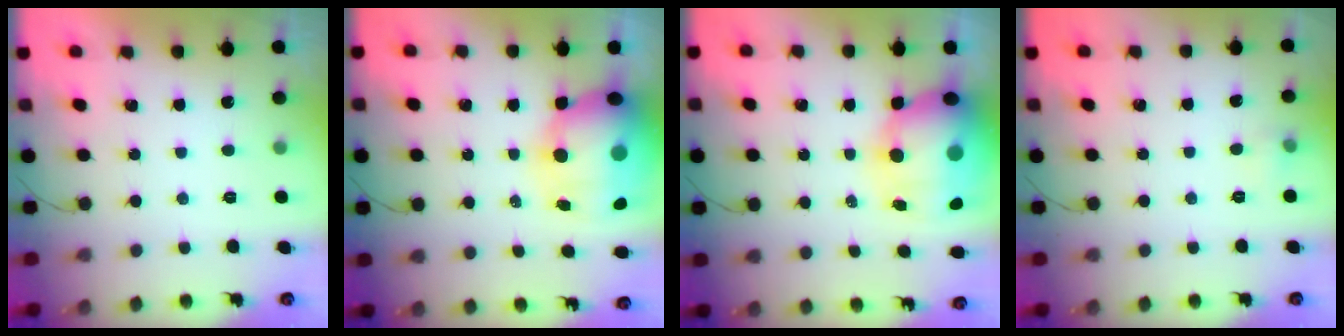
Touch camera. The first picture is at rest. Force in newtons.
{"total": 17.7, "press": 16.3, "slide": 6.9}
{"total": 17.7, "press": 16.3, "slide": 6.9}
{"total": 3.8, "press": 3.4, "slide": 1.6}